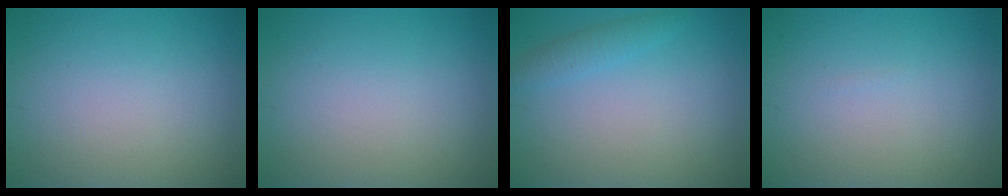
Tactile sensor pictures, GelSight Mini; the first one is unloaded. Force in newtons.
{"total": 0.0}
{"total": 1.6, "press": 1.6, "slide": 0.1}
{"total": 0.0}